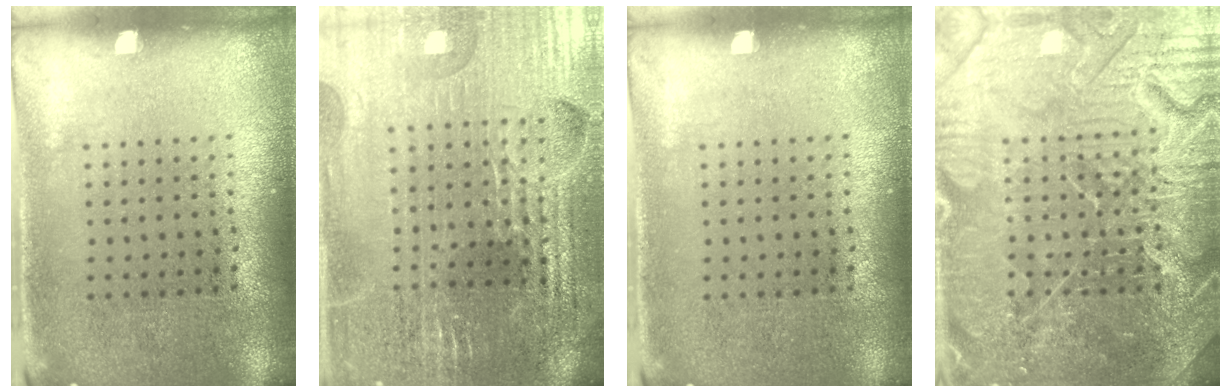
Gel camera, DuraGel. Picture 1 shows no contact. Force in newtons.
{"total": 4.2, "press": 4.0, "slide": 1.1}
{"total": 0.0}
{"total": 7.2, "press": 7.2, "slide": 0.9}